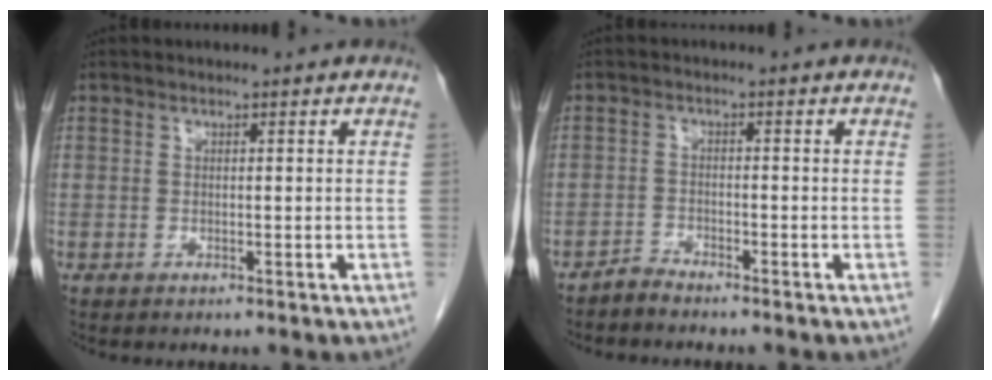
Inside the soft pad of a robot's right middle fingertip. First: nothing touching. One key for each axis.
{"total": 1.6, "fx": -1.6, "fy": 0.0, "fz": -0.1, "tx": 0.007, "ty": -0.004, "tz": -0.031}